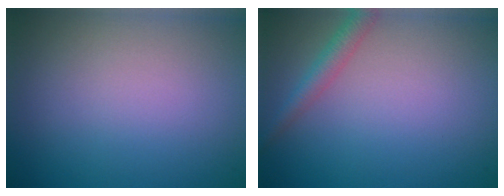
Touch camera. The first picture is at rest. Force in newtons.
{"total": 2.0, "press": 2.0, "slide": 0.0}